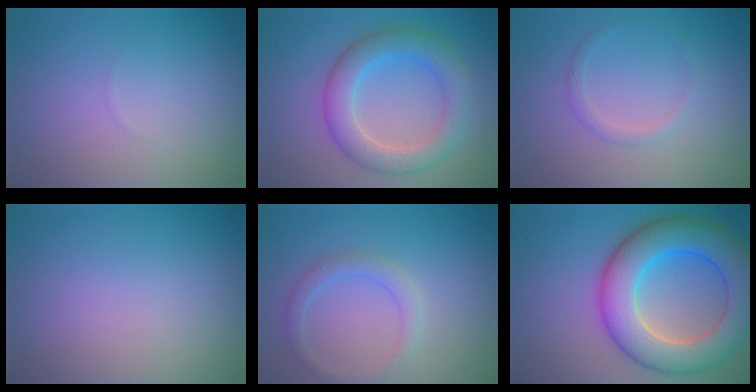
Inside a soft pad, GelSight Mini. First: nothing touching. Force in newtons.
{"total": 5.2, "press": 5.2, "slide": 0.0}
{"total": 1.2, "press": 1.2, "slide": 0.1}
{"total": 0.0}
{"total": 2.0, "press": 2.0, "slide": 0.1}
{"total": 10.8, "press": 10.8, "slide": 0.5}